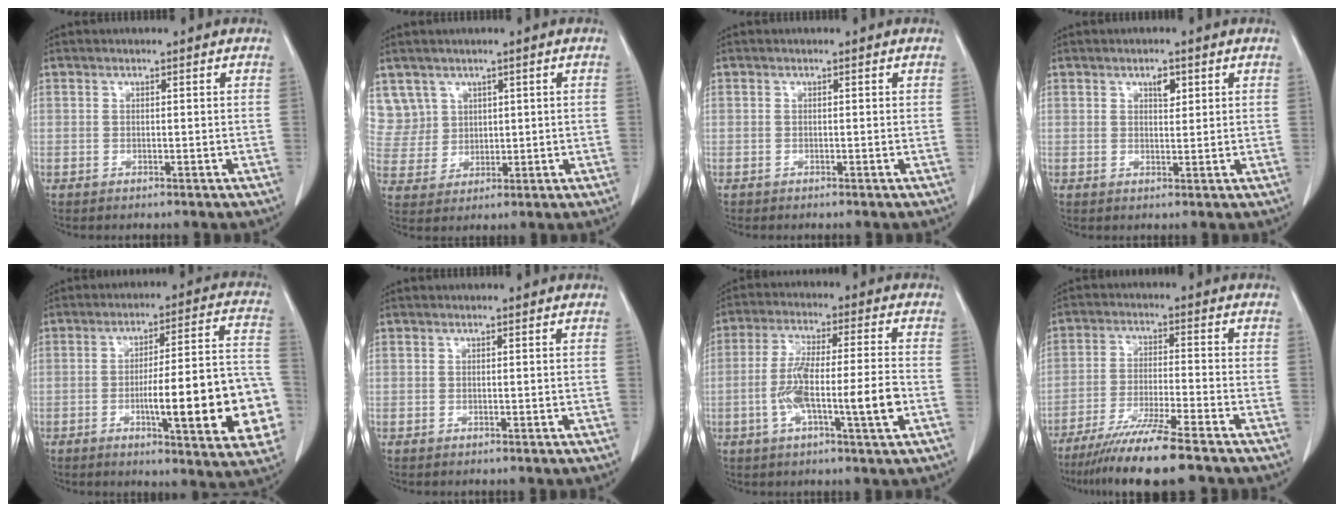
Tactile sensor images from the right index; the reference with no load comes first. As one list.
[{"total": 6.5, "force": [3.5, 5.5, -0.3], "torque": [0.009, 0.012, 0.082]}, {"total": 0.0}, {"total": 2.1, "force": [1.1, 0.9, 1.5], "torque": [-0.024, -0.002, 0.018]}, {"total": 19.2, "force": [-4.8, 3.0, 18.3], "torque": [-0.188, 0.024, -0.055]}, {"total": 0.0}, {"total": 11.1, "force": [-2.9, 0.8, 10.7], "torque": [-0.196, 0.004, -0.053]}, {"total": 11.5, "force": [-9.1, -0.6, 7.0], "torque": [-0.115, -0.036, -0.153]}]